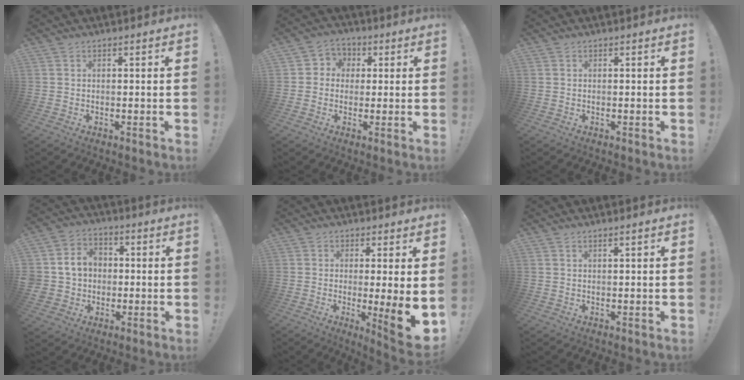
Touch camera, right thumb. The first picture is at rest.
{"total": 5.3, "force": [-0.5, 5.1, 1.3], "torque": [-0.017, 0.014, -0.007]}
{"total": 0.0}
{"total": 9.5, "force": [-0.1, 9.0, 3.3], "torque": [-0.065, 0.015, 0.009]}
{"total": 9.1, "force": [-1.4, 0.2, 9.0], "torque": [-0.110, -0.020, -0.023]}
{"total": 1.4, "force": [0.9, -0.2, 1.0], "torque": [-0.022, 0.000, 0.016]}